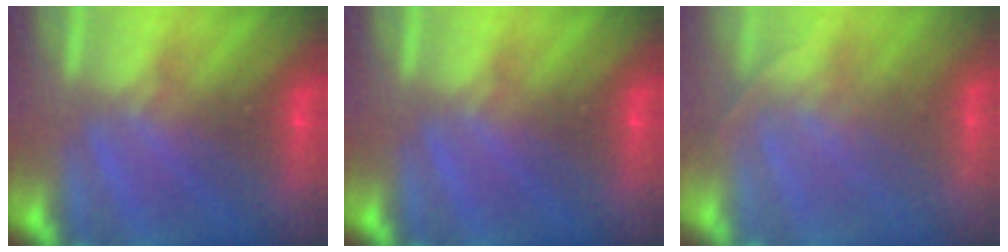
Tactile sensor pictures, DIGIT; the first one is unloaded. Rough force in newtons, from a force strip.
{"total": 0.0}
{"total": 1.7}